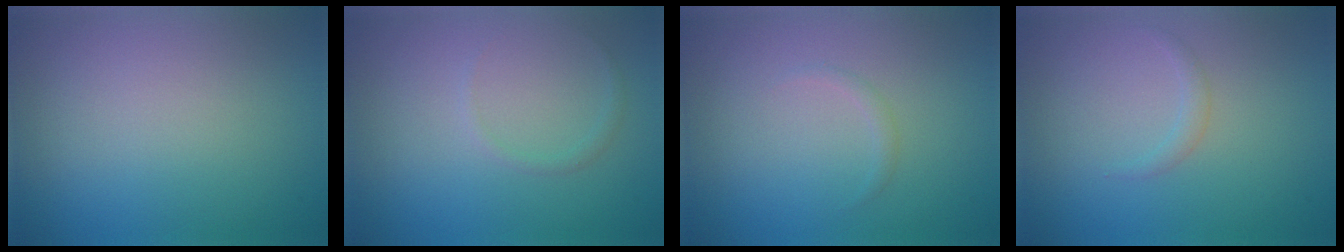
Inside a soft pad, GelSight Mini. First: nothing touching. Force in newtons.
{"total": 0.7, "press": 0.7, "slide": 0.1}
{"total": 0.6, "press": 0.6, "slide": 0.0}
{"total": 0.9, "press": 0.9, "slide": 0.0}